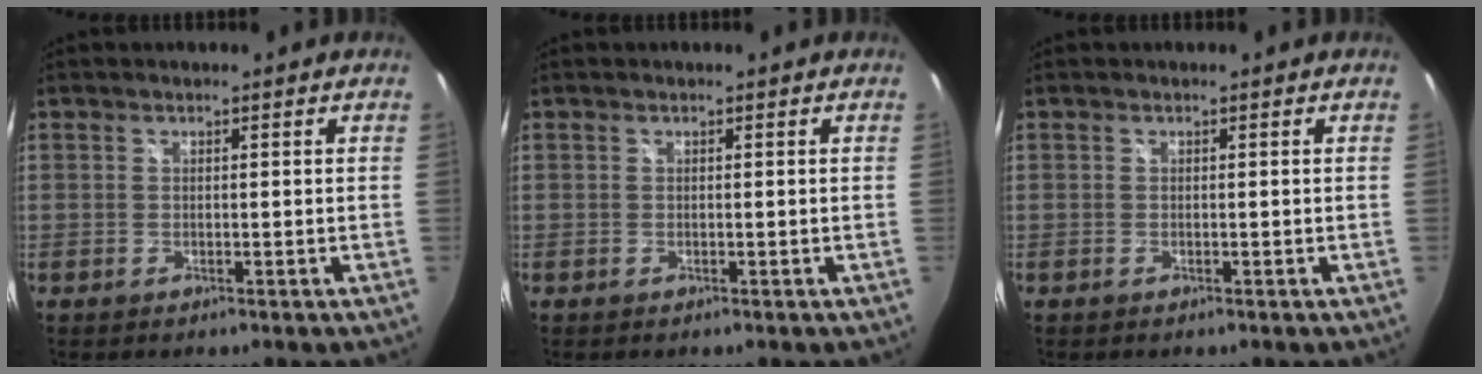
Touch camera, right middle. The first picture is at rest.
{"total": 0.0}
{"total": 0.0}